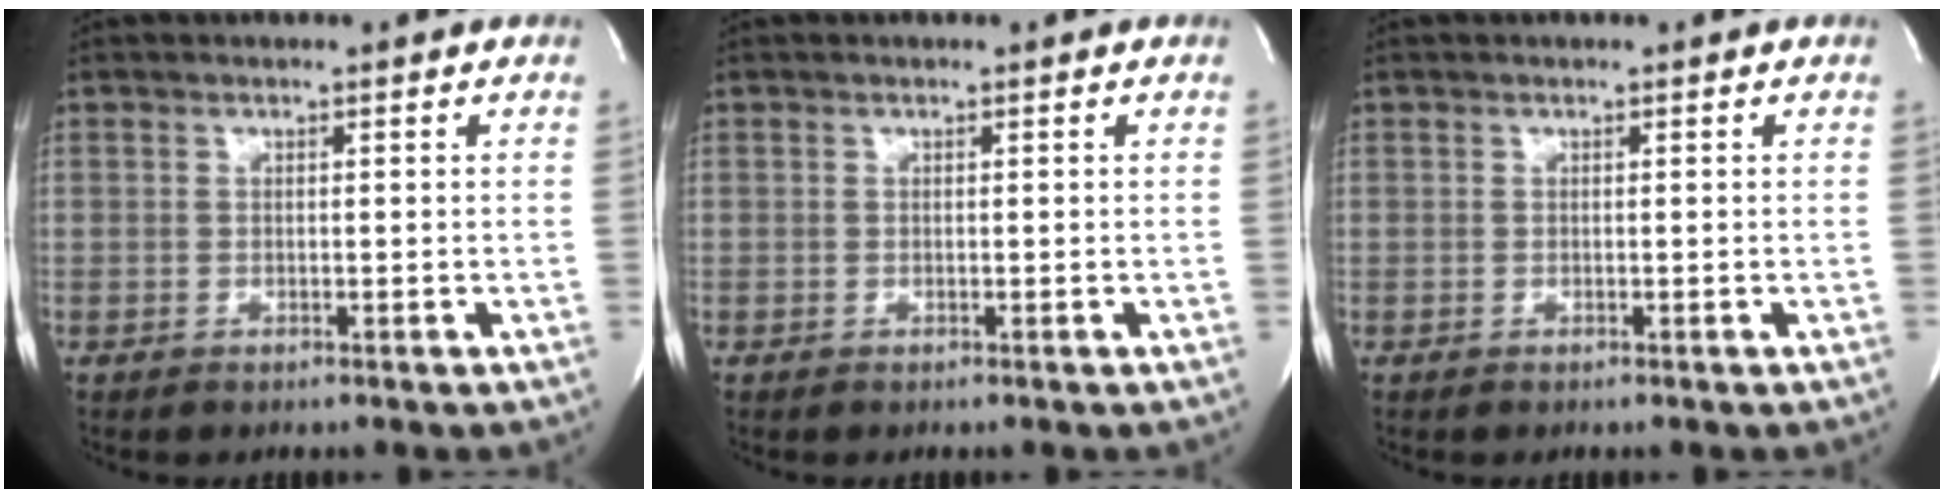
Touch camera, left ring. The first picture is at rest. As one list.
[{"total": 0.0}, {"total": 0.0}]